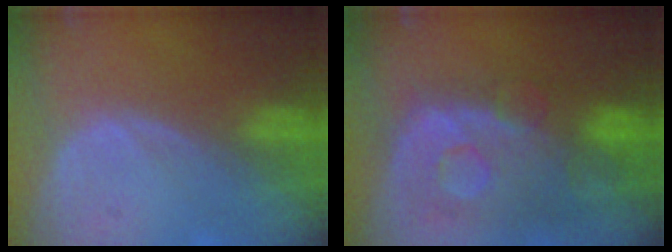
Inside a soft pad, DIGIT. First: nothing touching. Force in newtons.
{"total": 11.2, "press": 9.7, "slide": 5.6}